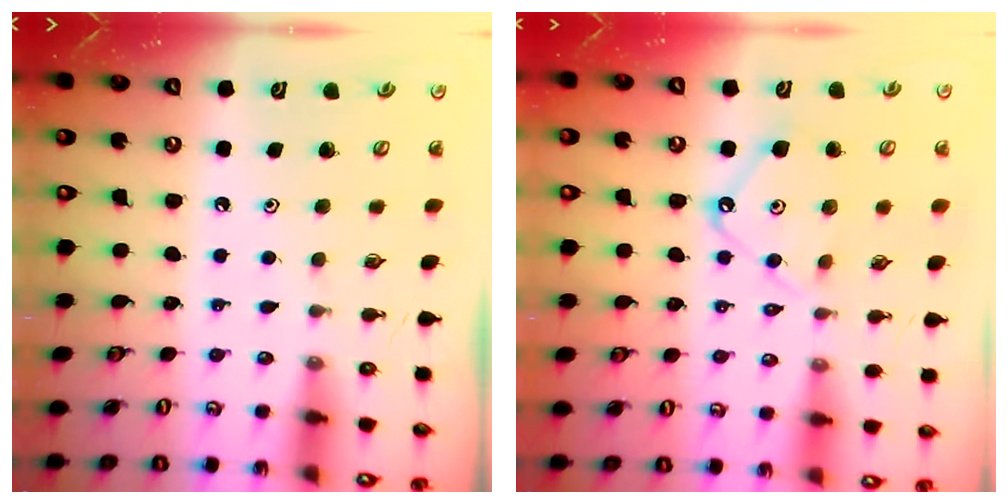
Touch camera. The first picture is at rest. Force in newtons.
{"total": 8.6, "press": 8.6, "slide": 0.9}